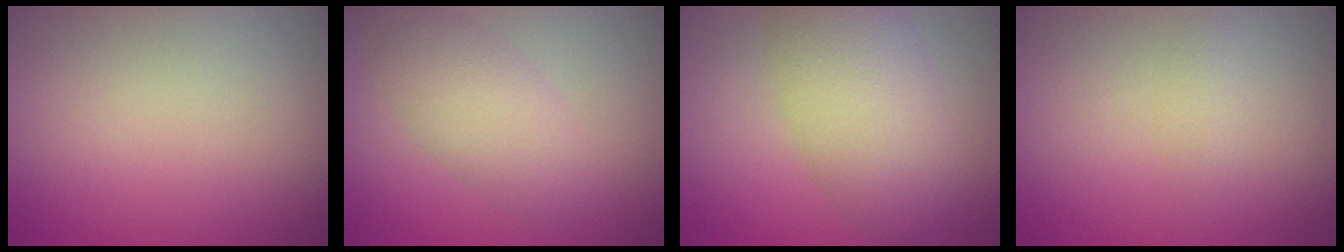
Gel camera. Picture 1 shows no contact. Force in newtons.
{"total": 3.6, "press": 3.6, "slide": 0.2}
{"total": 6.2, "press": 6.1, "slide": 0.3}
{"total": 1.0, "press": 1.0, "slide": 0.0}